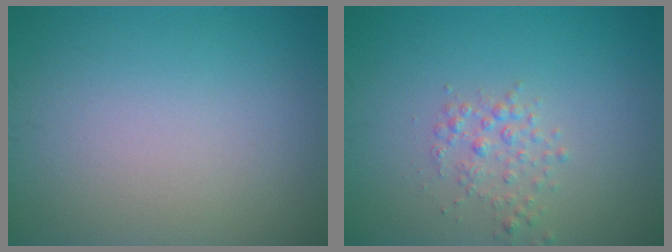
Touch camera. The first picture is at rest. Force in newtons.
{"total": 1.7, "press": 1.7, "slide": 0.1}